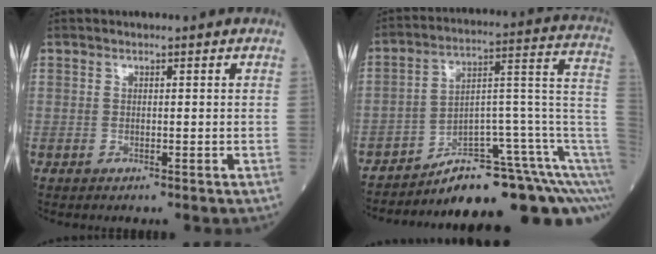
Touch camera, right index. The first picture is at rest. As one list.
[{"total": 17.0, "force": [-10.7, 3.1, 12.8], "torque": [-0.099, 0.076, -0.152]}]